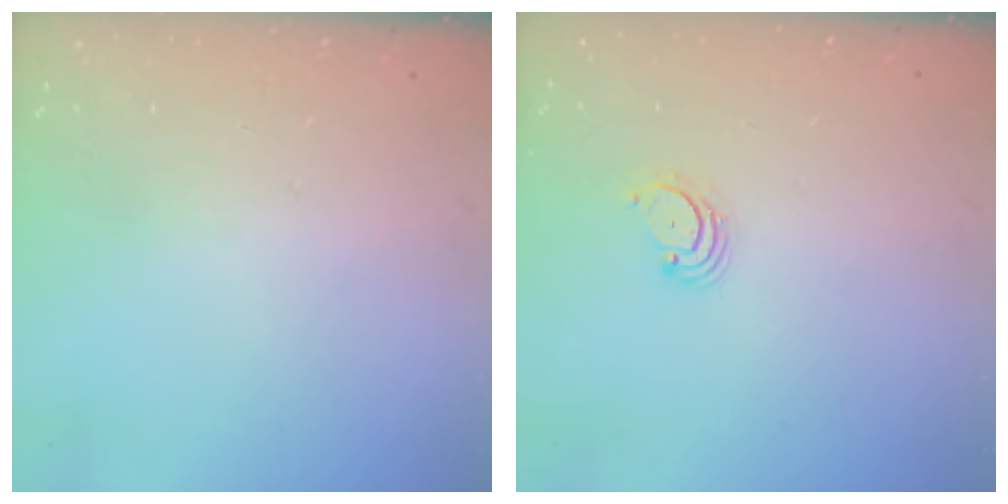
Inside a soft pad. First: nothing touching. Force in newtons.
{"total": 2.7, "press": 2.7, "slide": 0.3}